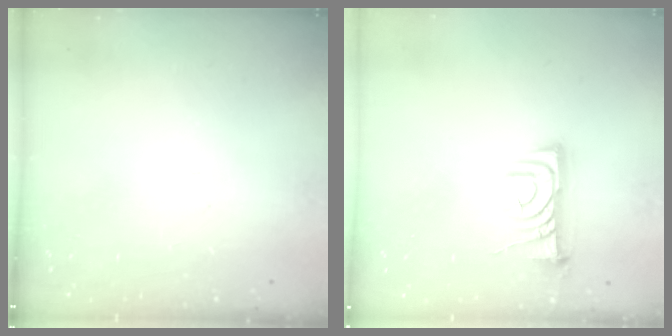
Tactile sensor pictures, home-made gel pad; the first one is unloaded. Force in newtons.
{"total": 8.2, "press": 8.2, "slide": 0.6}